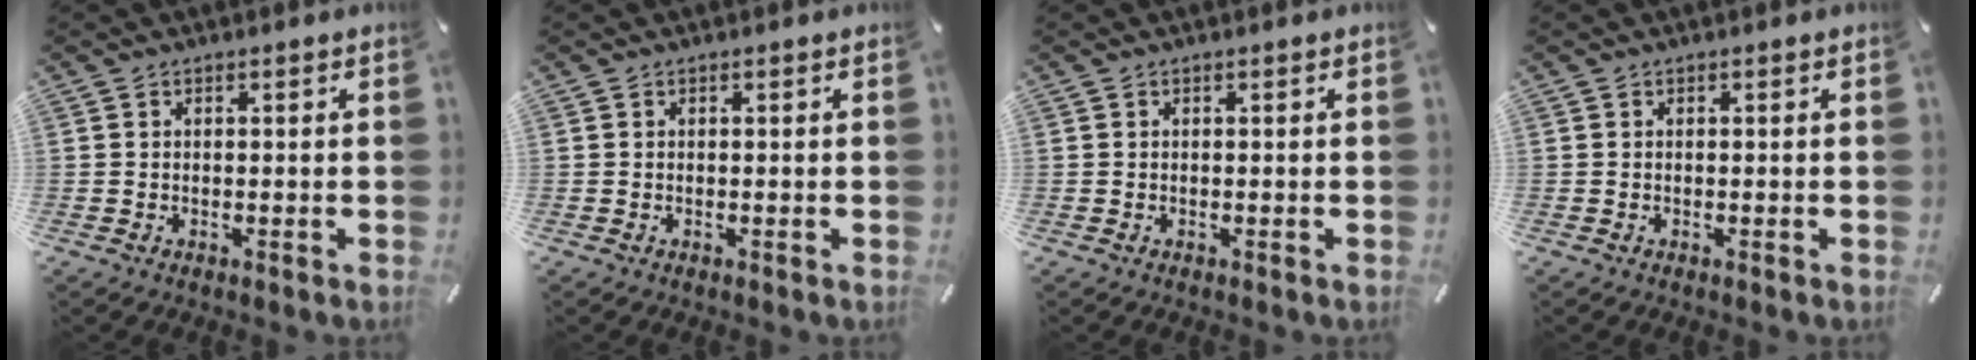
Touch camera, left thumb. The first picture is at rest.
{"total": 0.0}
{"total": 0.0}
{"total": 0.0}